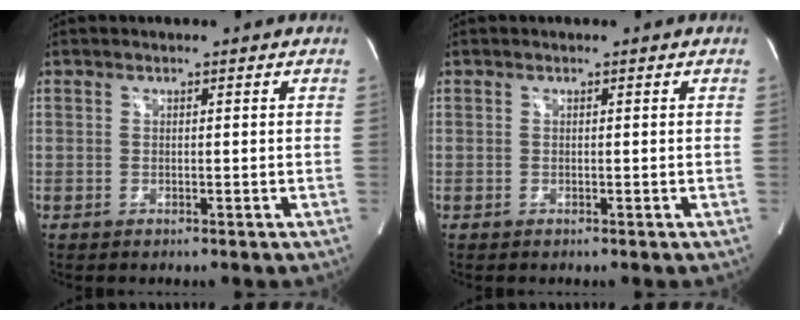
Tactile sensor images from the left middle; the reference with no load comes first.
{"total": 0.0}